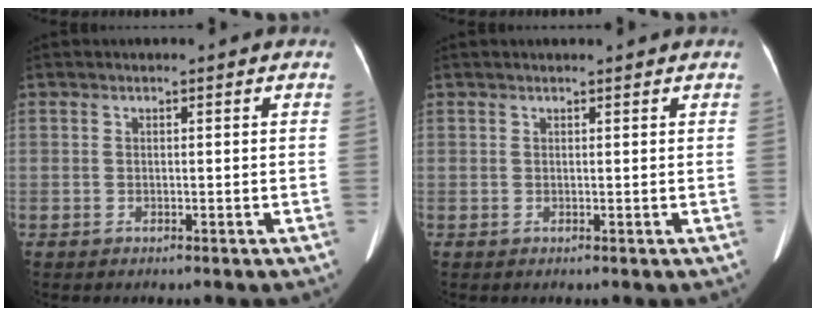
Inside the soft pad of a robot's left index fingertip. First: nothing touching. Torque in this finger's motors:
{"motor_torque": [0.35, -0.39, -0.11, -0.01]}